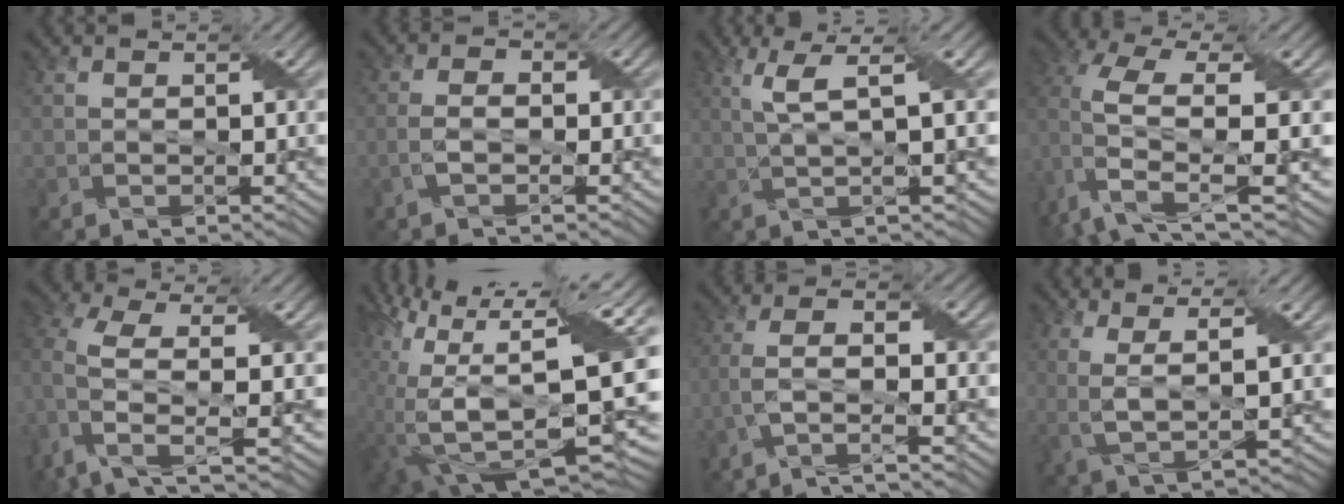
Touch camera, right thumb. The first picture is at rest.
{"total": 2.0, "force": [-0.9, 0.9, 1.5], "torque": [-0.037, 0.002, -0.023]}
{"total": 6.2, "force": [1.6, 0.7, 6.0], "torque": [-0.112, 0.014, 0.033]}
{"total": 10.7, "force": [2.9, 4.0, 9.4], "torque": [-0.211, -0.001, 0.052]}
{"total": 7.4, "force": [1.3, 3.2, 6.5], "torque": [-0.145, -0.001, 0.017]}
{"total": 16.3, "force": [1.7, 7.6, 14.4], "torque": [-0.288, -0.042, 0.066]}
{"total": 5.3, "force": [-2.2, 1.3, 4.6], "torque": [-0.088, 0.007, -0.053]}
{"total": 4.6, "force": [1.6, 0.9, 4.2], "torque": [-0.100, 0.000, 0.037]}